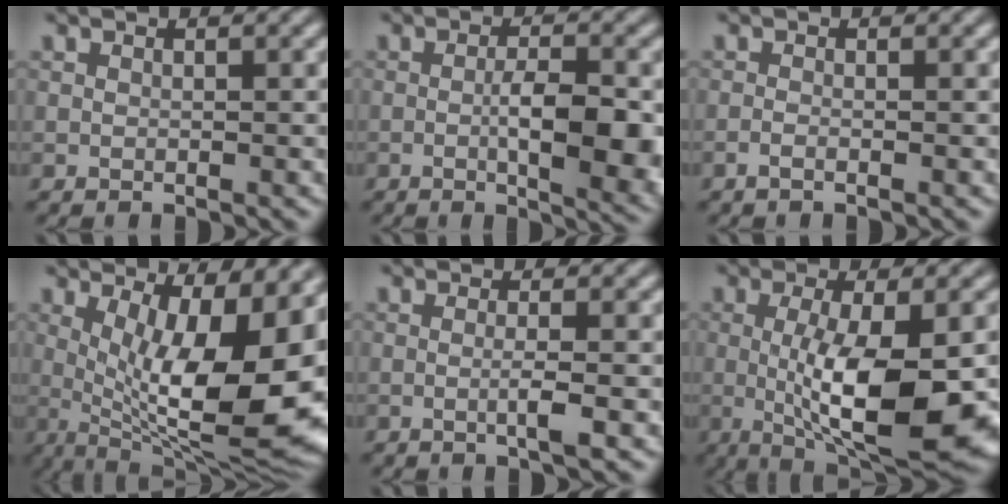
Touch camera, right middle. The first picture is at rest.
{"total": 6.3, "force": [-1.2, 1.9, 5.9], "torque": [-0.095, -0.006, -0.015]}
{"total": 0.8, "force": [-0.5, 0.2, 0.6], "torque": [-0.010, 0.000, -0.012]}
{"total": 15.6, "force": [0.8, 5.2, 14.6], "torque": [-0.185, -0.006, 0.020]}
{"total": 2.0, "force": [-0.4, 0.3, 2.0], "torque": [-0.033, -0.002, -0.012]}
{"total": 9.5, "force": [-1.3, 2.5, 9.0], "torque": [-0.156, -0.019, -0.015]}